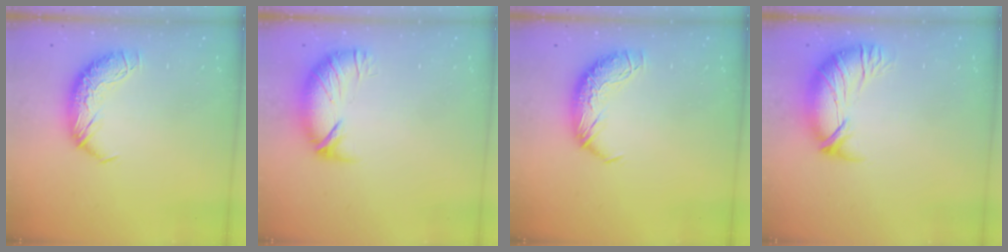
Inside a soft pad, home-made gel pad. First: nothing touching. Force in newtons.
{"total": 4.5, "press": 4.0, "slide": 2.1}
{"total": 0.0}
{"total": 3.3, "press": 2.4, "slide": 2.4}